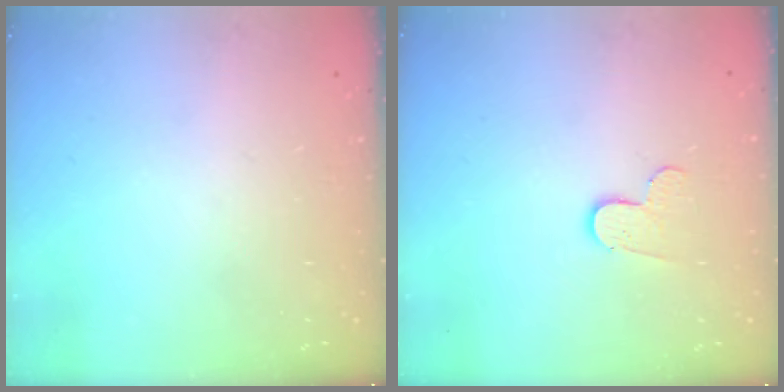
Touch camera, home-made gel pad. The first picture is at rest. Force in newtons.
{"total": 6.4, "press": 6.3, "slide": 0.6}